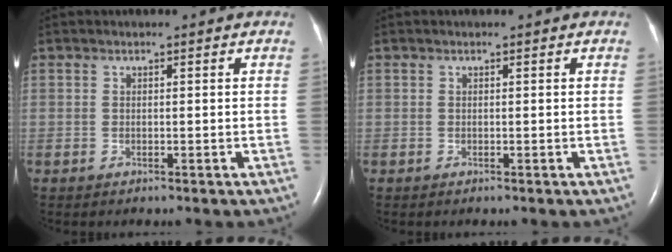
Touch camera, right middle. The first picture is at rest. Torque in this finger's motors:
{"motor_torque": [-0.01, 0.01, 0.00, 0.01]}